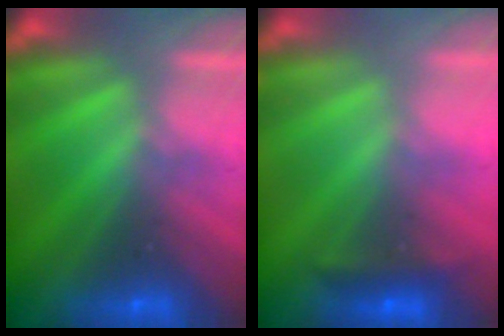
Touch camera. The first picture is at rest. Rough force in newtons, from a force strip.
{"total": 4.6}